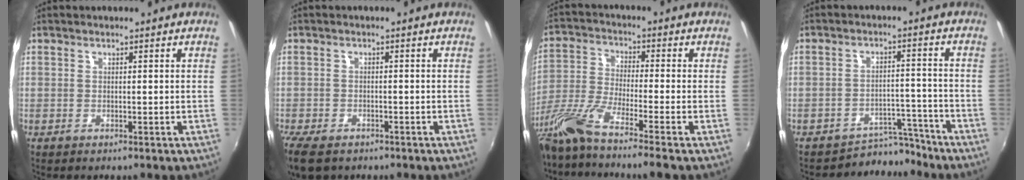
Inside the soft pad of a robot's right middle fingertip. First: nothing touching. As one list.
[{"total": 7.0, "force": [-5.0, 3.3, 3.6], "torque": [-0.097, -0.026, -0.092]}, {"total": 11.0, "force": [-8.7, -1.3, 6.6], "torque": [-0.125, -0.039, -0.167]}, {"total": 6.6, "force": [-6.2, 2.2, -0.3], "torque": [0.006, 0.025, -0.089]}]